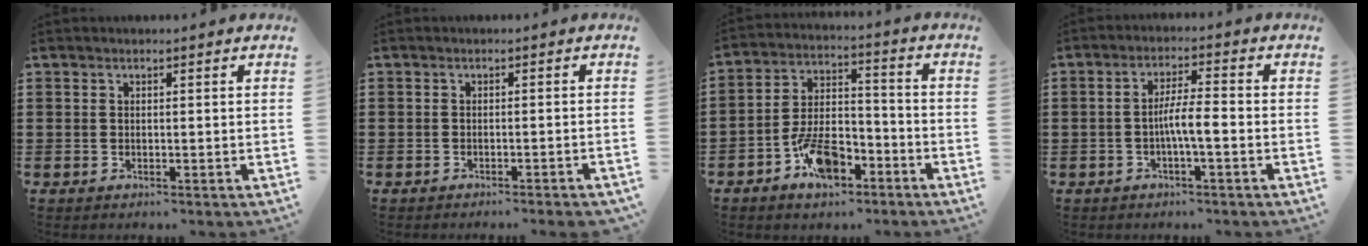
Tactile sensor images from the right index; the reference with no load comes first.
{"total": 1.4, "force": [-1.4, -0.1, 0.3], "torque": [-0.007, 0.000, -0.027]}
{"total": 8.6, "force": [-4.8, 4.3, 5.7], "torque": [-0.115, 0.014, -0.087]}
{"total": 4.6, "force": [-1.3, 0.6, 4.3], "torque": [-0.085, -0.001, -0.028]}